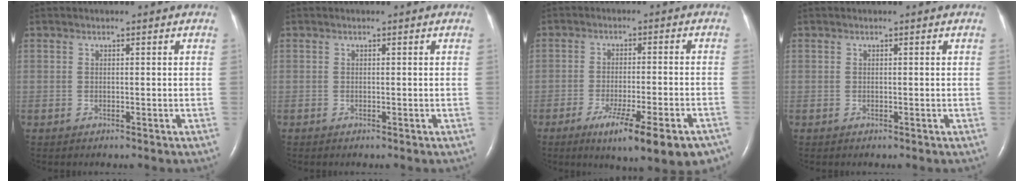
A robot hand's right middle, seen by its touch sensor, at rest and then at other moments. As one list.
[{"total": 0.0}, {"total": 14.7, "force": [-9.9, 2.2, 10.6], "torque": [-0.103, -0.018, -0.141]}, {"total": 0.0}]